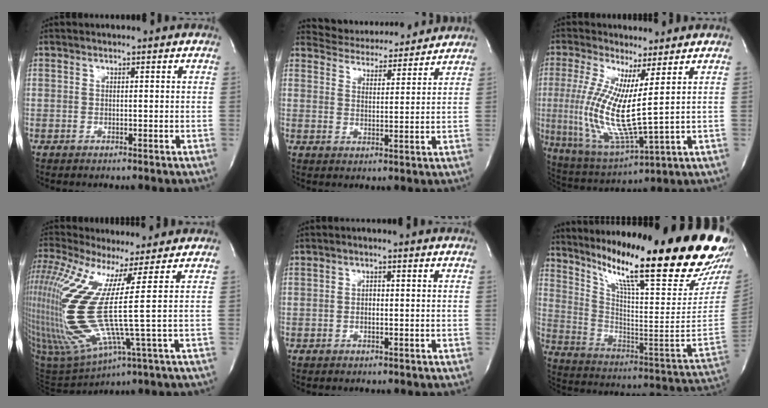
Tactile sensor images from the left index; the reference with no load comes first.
{"total": 13.8, "force": [13.3, 3.0, 2.4], "torque": [-0.032, 0.009, 0.184]}
{"total": 13.5, "force": [1.9, 1.3, 13.3], "torque": [-0.289, -0.019, 0.038]}
{"total": 19.3, "force": [4.1, 0.9, 18.8], "torque": [-0.438, -0.009, 0.084]}
{"total": 1.3, "force": [-0.1, 0.6, 1.2], "torque": [-0.022, 0.002, -0.002]}
{"total": 29.9, "force": [21.8, 2.1, 20.3], "torque": [-0.327, -0.068, 0.318]}